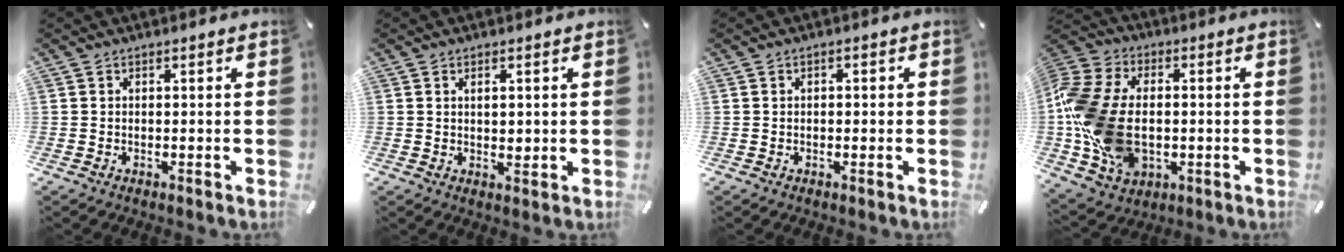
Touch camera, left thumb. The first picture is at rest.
{"total": 2.0, "force": [0.5, 1.0, 1.6], "torque": [-0.026, 0.000, 0.006]}
{"total": 1.1, "force": [-0.2, 0.8, 0.6], "torque": [-0.012, 0.006, -0.007]}
{"total": 18.8, "force": [-1.4, 13.6, 12.9], "torque": [-0.296, 0.012, -0.023]}